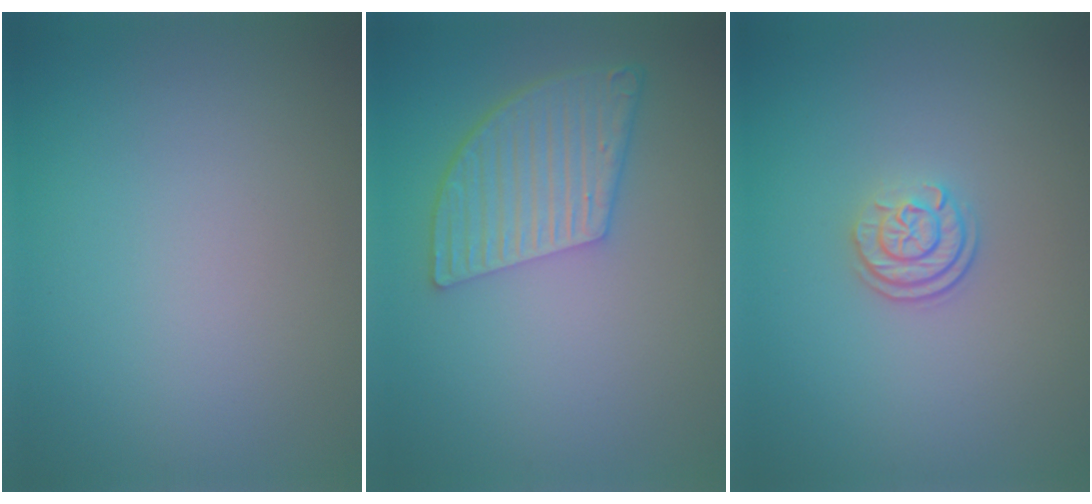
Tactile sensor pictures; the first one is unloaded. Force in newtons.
{"total": 5.8, "press": 4.3, "slide": 3.8}
{"total": 2.4, "press": 1.8, "slide": 1.5}